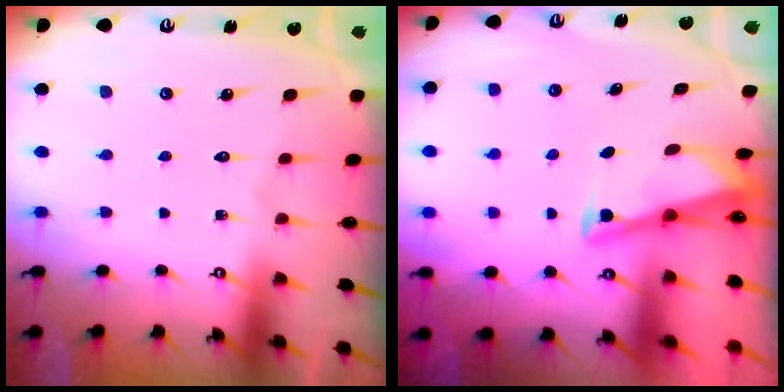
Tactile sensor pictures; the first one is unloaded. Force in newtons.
{"total": 2.9, "press": 2.9, "slide": 0.4}